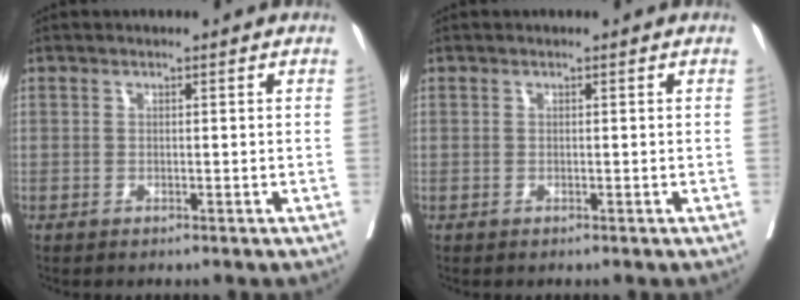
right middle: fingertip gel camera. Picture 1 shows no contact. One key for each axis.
{"total": 0.0}